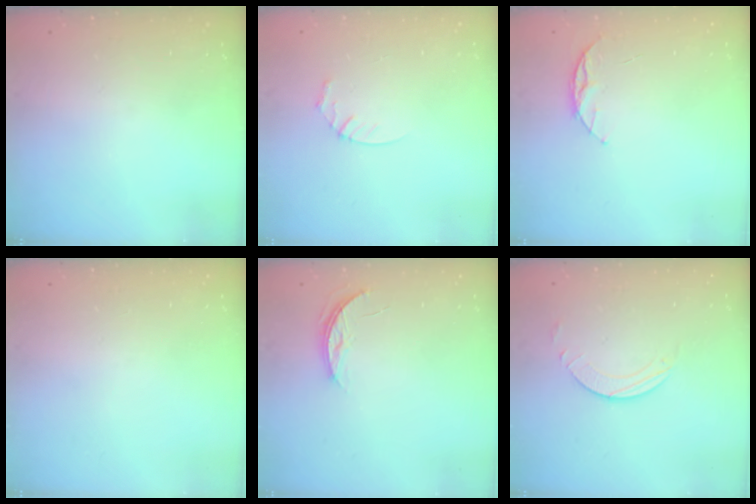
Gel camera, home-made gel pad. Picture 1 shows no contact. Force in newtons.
{"total": 3.5, "press": 3.5, "slide": 0.3}
{"total": 6.0, "press": 5.9, "slide": 0.6}
{"total": 0.0}
{"total": 3.9, "press": 3.9, "slide": 0.4}
{"total": 2.8, "press": 2.8, "slide": 0.2}